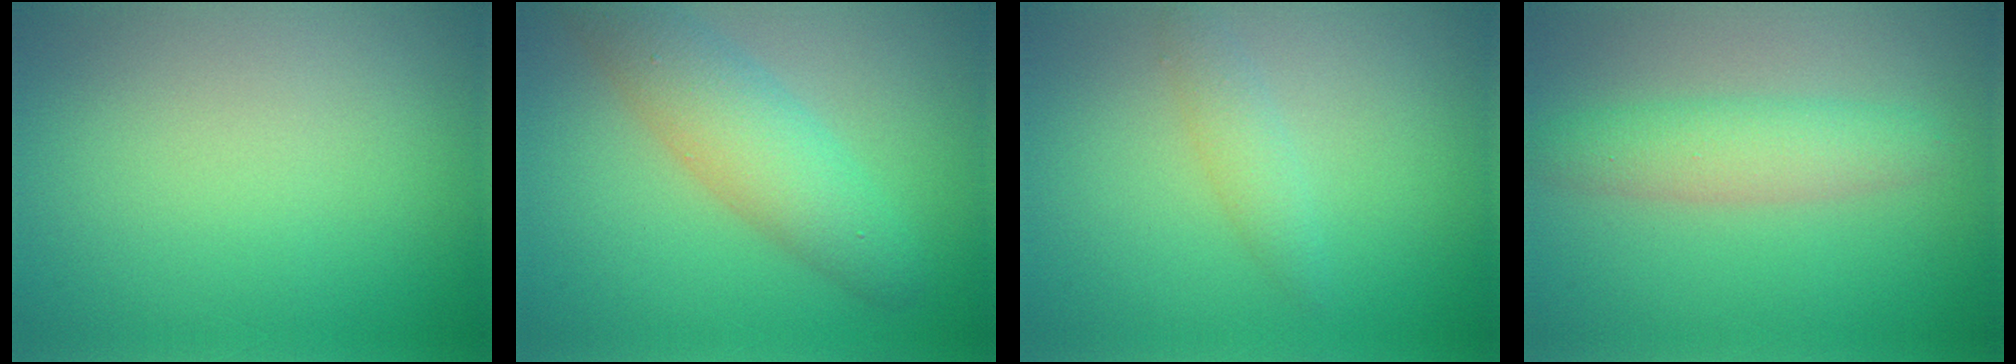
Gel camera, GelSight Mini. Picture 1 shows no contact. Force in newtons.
{"total": 5.1, "press": 5.1, "slide": 0.1}
{"total": 1.7, "press": 1.7, "slide": 0.1}
{"total": 3.4, "press": 3.4, "slide": 0.1}